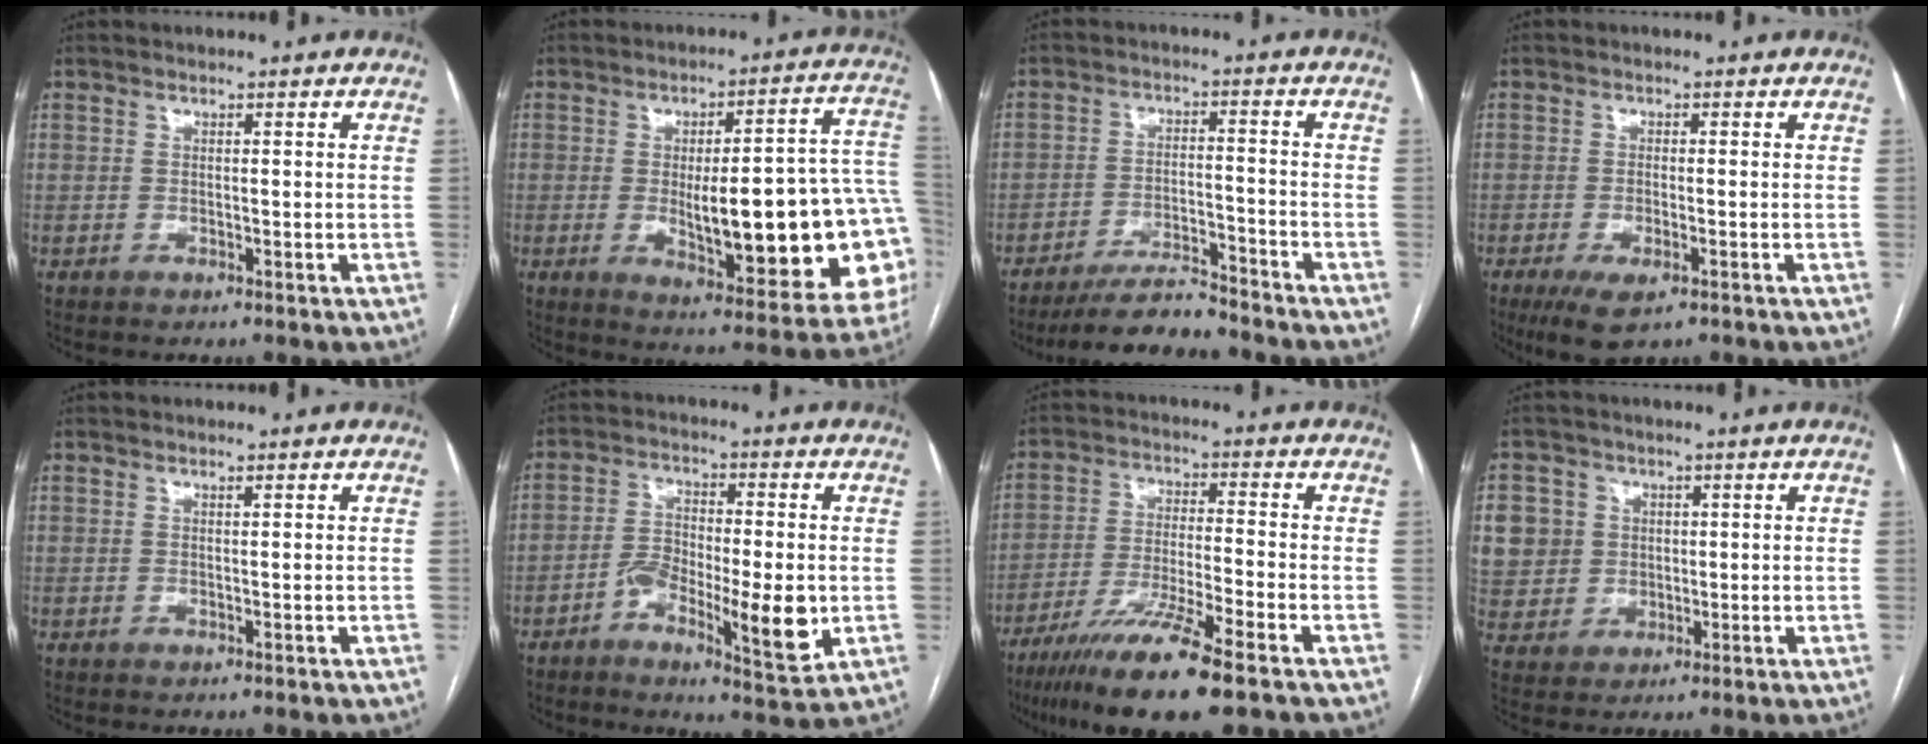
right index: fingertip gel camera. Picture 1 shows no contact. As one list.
[{"total": 24.9, "force": [-3.2, 5.6, 24.0], "torque": [-0.240, 0.017, -0.023]}, {"total": 8.3, "force": [-7.8, 0.9, 2.7], "torque": [-0.044, -0.010, -0.136]}, {"total": 5.5, "force": [-3.2, 1.7, 4.2], "torque": [-0.078, -0.013, -0.048]}, {"total": 0.0}, {"total": 10.6, "force": [-3.0, 2.9, 9.7], "torque": [-0.164, 0.000, -0.044]}, {"total": 12.9, "force": [-8.6, 0.1, 9.6], "torque": [-0.184, -0.036, -0.153]}, {"total": 11.1, "force": [2.3, 10.6, 2.6], "torque": [-0.092, 0.037, 0.064]}]